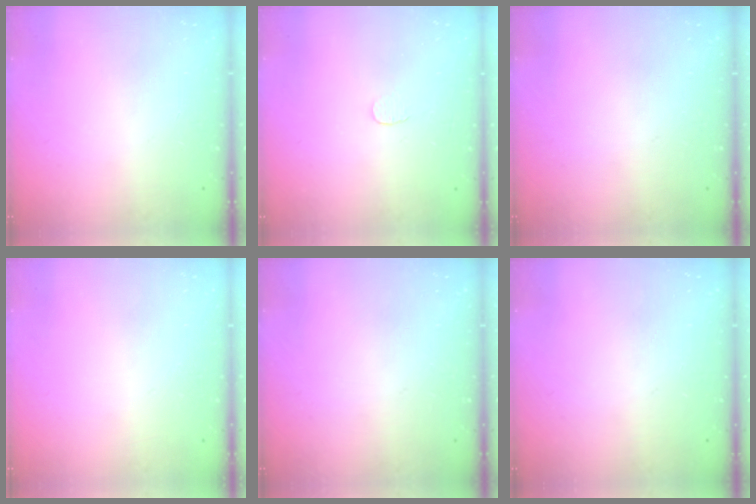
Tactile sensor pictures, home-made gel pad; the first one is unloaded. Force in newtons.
{"total": 2.6, "press": 2.6, "slide": 0.2}
{"total": 0.0}
{"total": 0.0}
{"total": 0.0}
{"total": 0.0}